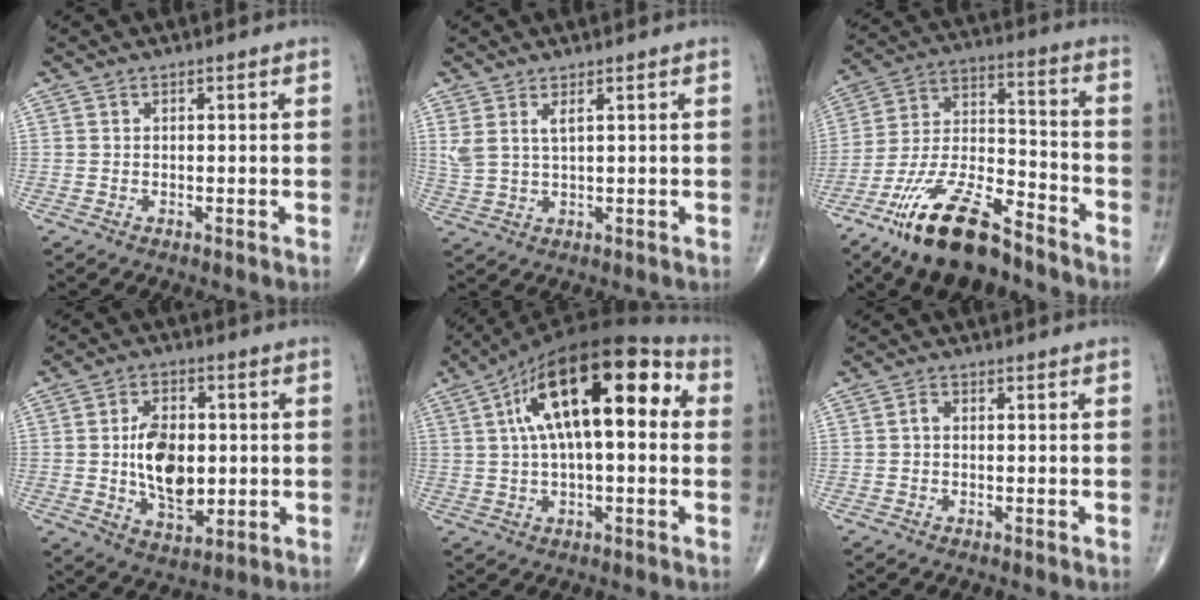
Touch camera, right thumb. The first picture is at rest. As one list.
[{"total": 3.9, "force": [1.9, 1.2, 3.2], "torque": [-0.079, -0.006, 0.047]}, {"total": 18.3, "force": [-13.0, 6.3, 11.2], "torque": [-0.211, 0.074, -0.237]}, {"total": 12.4, "force": [-0.1, 7.5, 9.8], "torque": [-0.139, -0.003, 0.004]}, {"total": 20.7, "force": [4.5, 8.7, 18.3], "torque": [-0.283, 0.040, 0.059]}, {"total": 1.1, "force": [-0.2, 0.7, 0.8], "torque": [-0.012, 0.002, -0.007]}]